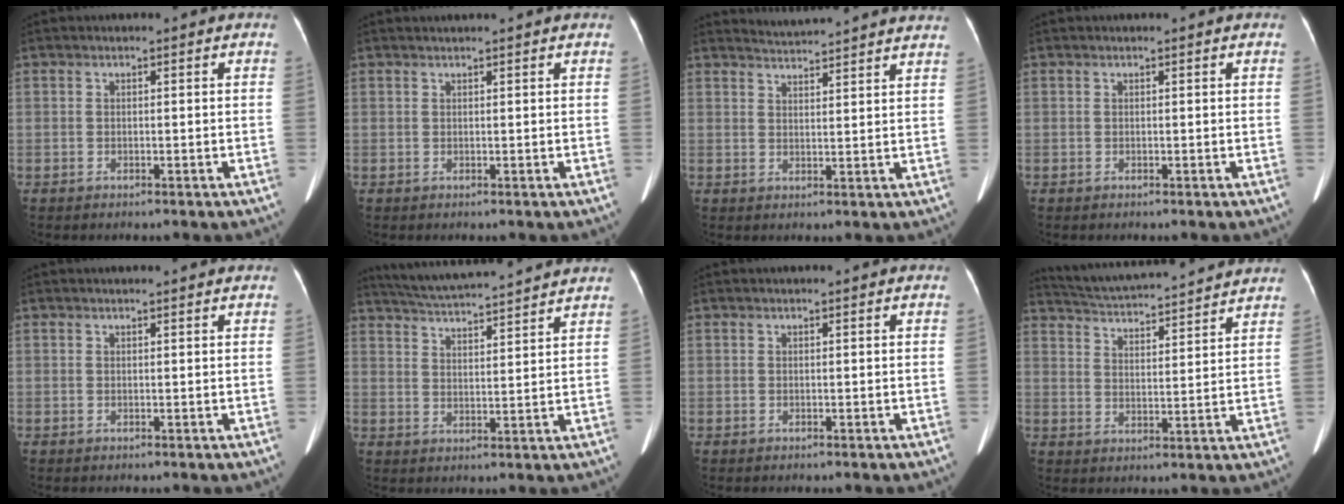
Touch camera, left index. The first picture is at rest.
{"total": 2.5, "force": [2.3, -0.1, 1.0], "torque": [-0.011, 0.022, 0.034]}
{"total": 10.5, "force": [10.2, -0.6, 2.3], "torque": [-0.040, -0.004, 0.123]}
{"total": 0.0}
{"total": 2.7, "force": [2.5, 0.1, 0.9], "torque": [-0.012, 0.013, 0.028]}
{"total": 15.3, "force": [14.1, 0.6, 5.9], "torque": [-0.111, 0.028, 0.211]}
{"total": 0.8, "force": [0.8, 0.0, 0.3], "torque": [-0.005, 0.016, 0.016]}
{"total": 17.9, "force": [16.7, 1.3, 6.3], "torque": [-0.110, 0.030, 0.243]}